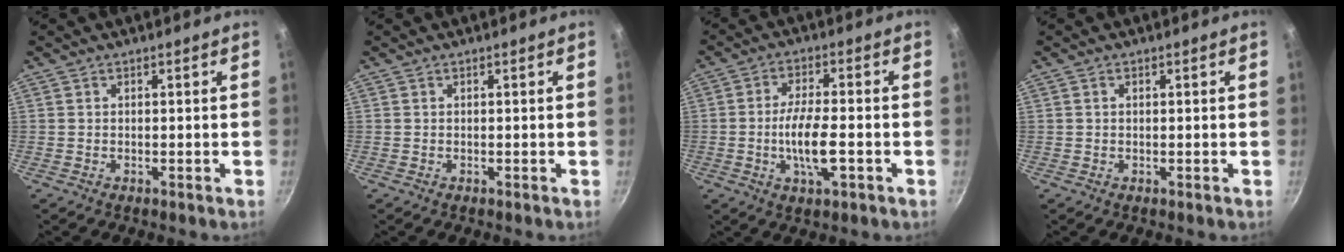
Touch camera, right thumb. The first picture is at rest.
{"total": 0.0}
{"total": 8.8, "force": [-2.3, 2.9, 8.0], "torque": [-0.144, 0.012, -0.046]}
{"total": 0.7, "force": [0.2, 0.4, 0.4], "torque": [-0.007, 0.003, 0.003]}